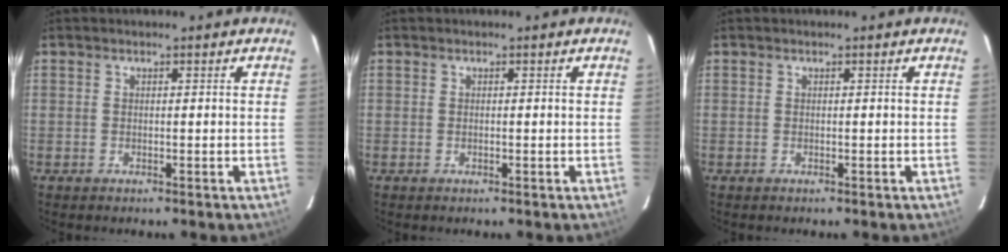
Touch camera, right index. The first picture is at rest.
{"total": 0.0}
{"total": 0.0}